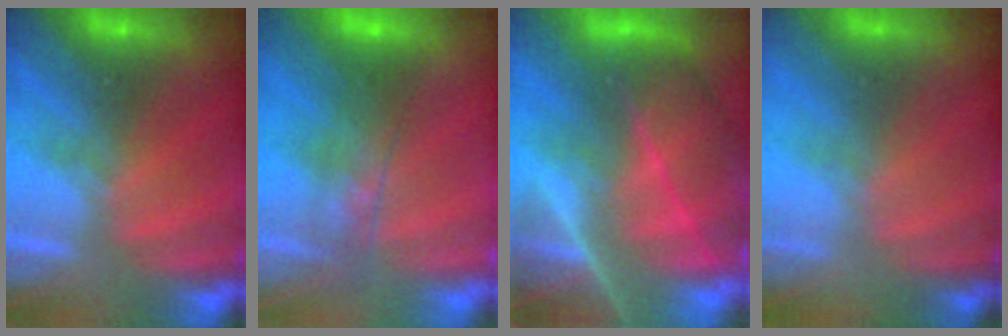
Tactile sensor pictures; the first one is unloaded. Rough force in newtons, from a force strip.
{"total": 9.7}
{"total": 6.9}
{"total": 2.4}